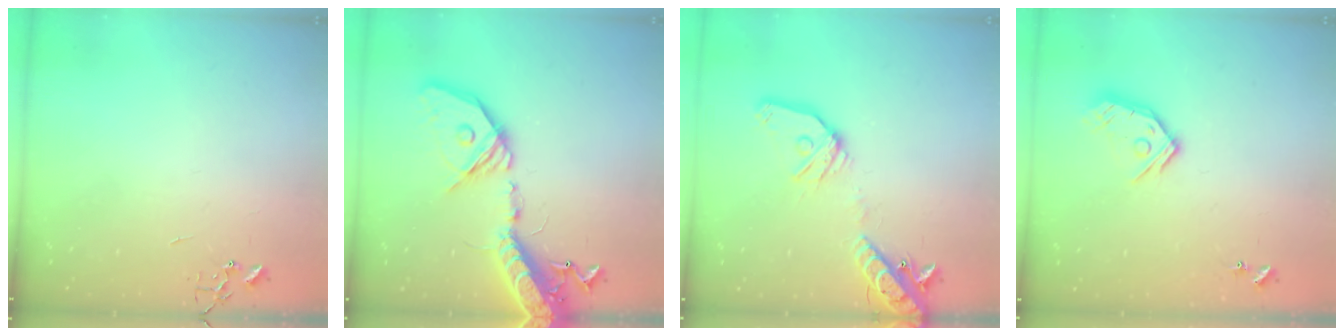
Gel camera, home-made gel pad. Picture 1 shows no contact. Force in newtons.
{"total": 25.2, "press": 24.7, "slide": 4.9}
{"total": 17.4, "press": 17.1, "slide": 3.1}
{"total": 12.2, "press": 12.1, "slide": 1.5}